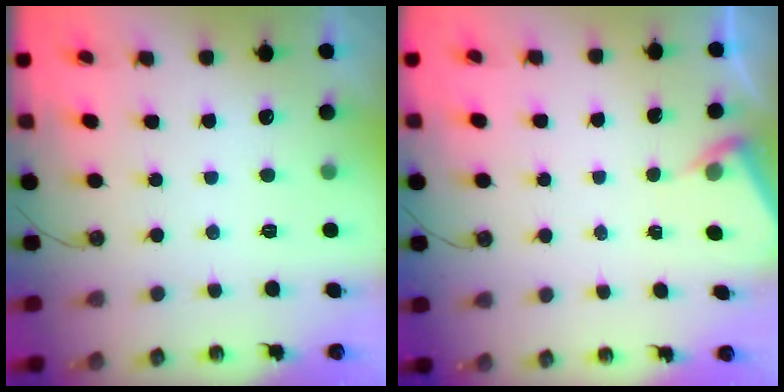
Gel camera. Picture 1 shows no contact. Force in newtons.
{"total": 3.3, "press": 3.3, "slide": 0.5}